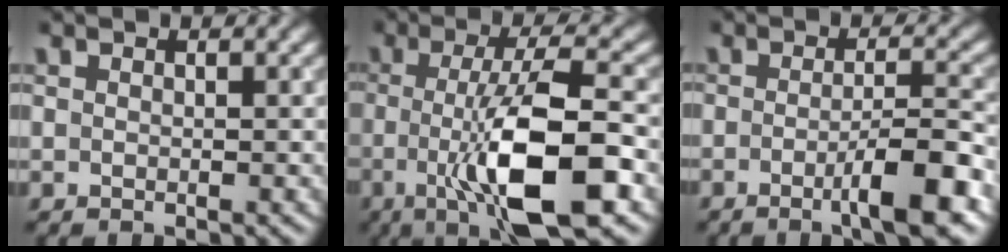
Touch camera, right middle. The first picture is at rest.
{"total": 10.2, "force": [-2.4, 2.5, 9.6], "torque": [-0.152, 0.001, -0.045]}
{"total": 5.6, "force": [-2.4, 0.9, 5.0], "torque": [-0.074, 0.002, -0.043]}